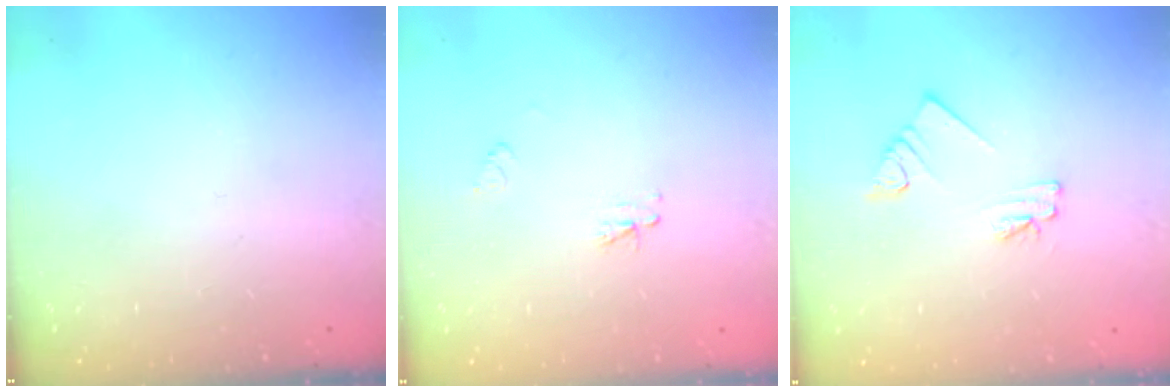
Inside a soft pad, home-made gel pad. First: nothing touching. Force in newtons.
{"total": 2.3, "press": 2.3, "slide": 0.3}
{"total": 2.3, "press": 2.3, "slide": 0.1}